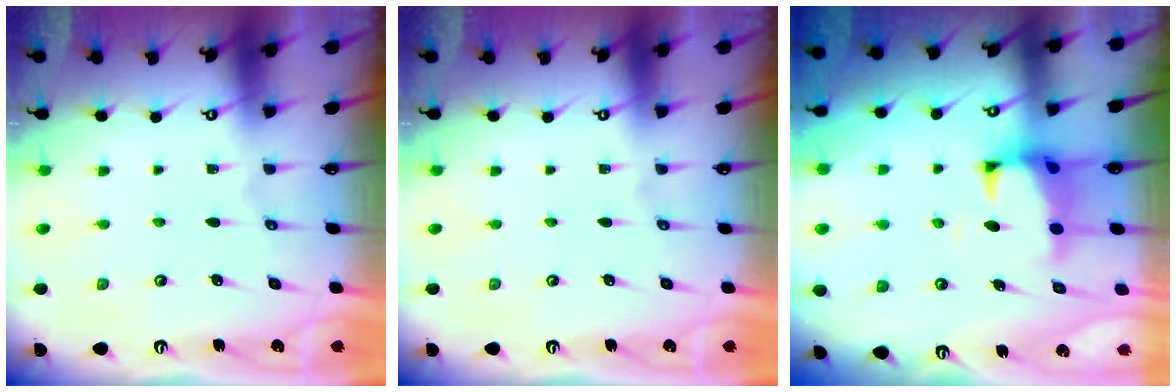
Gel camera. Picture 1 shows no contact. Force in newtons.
{"total": 0.0}
{"total": 1.6, "press": 1.1, "slide": 1.1}